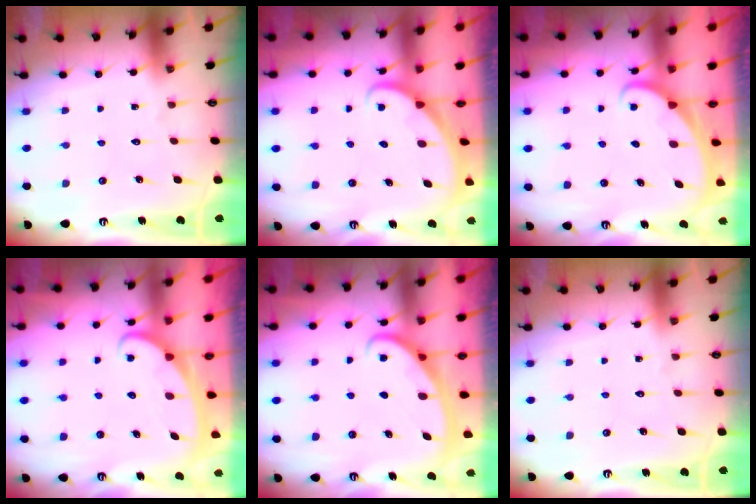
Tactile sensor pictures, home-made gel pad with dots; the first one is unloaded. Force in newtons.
{"total": 1.7, "press": 1.7, "slide": 0.1}
{"total": 1.7, "press": 1.7, "slide": 0.1}
{"total": 2.4, "press": 2.3, "slide": 0.3}
{"total": 2.8, "press": 2.8, "slide": 0.4}
{"total": 0.0}